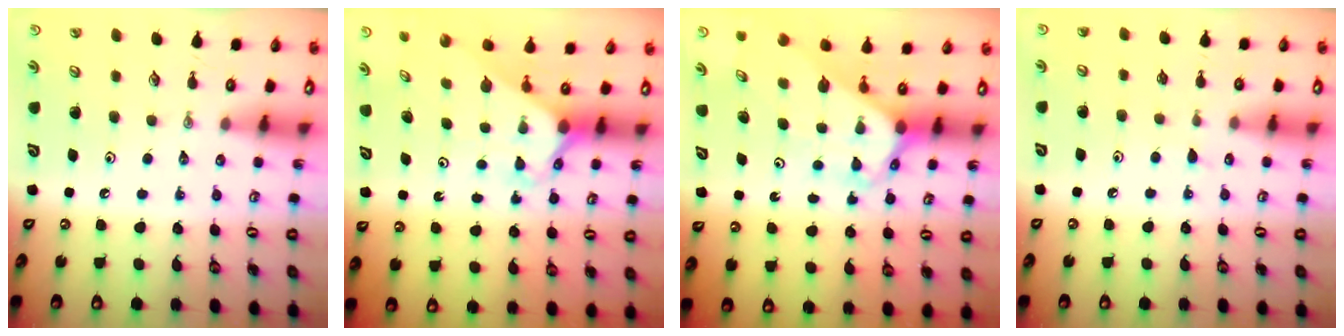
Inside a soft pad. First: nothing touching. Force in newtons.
{"total": 2.2, "press": 2.2, "slide": 0.2}
{"total": 2.7, "press": 2.7, "slide": 0.1}
{"total": 3.9, "press": 3.9, "slide": 0.4}